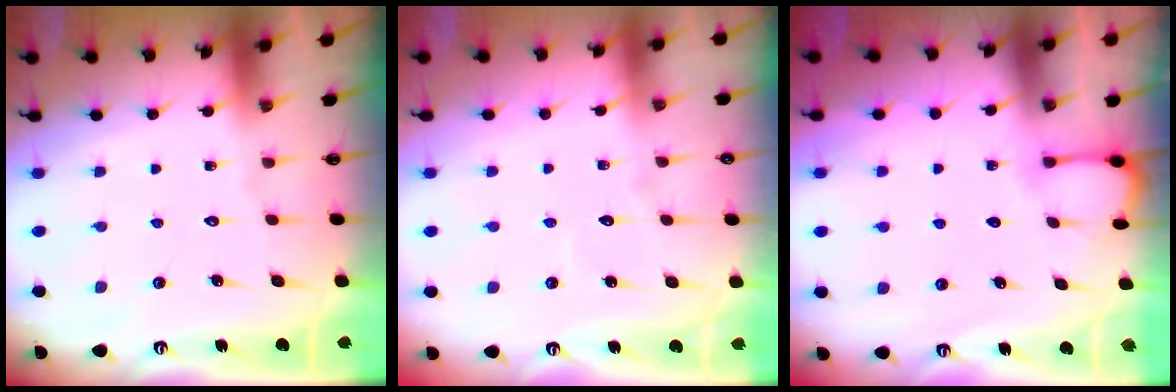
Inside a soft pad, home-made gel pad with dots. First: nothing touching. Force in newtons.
{"total": 2.5, "press": 2.5, "slide": 0.2}
{"total": 2.6, "press": 2.6, "slide": 0.3}